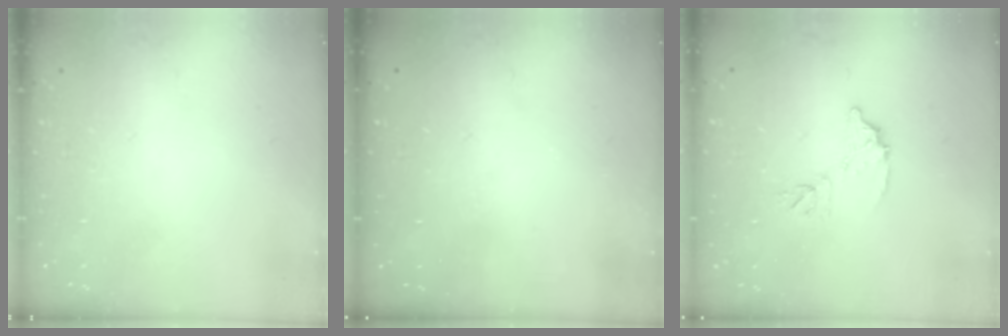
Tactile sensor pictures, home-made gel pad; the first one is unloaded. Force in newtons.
{"total": 3.2, "press": 3.2, "slide": 0.1}
{"total": 8.7, "press": 8.7, "slide": 0.5}